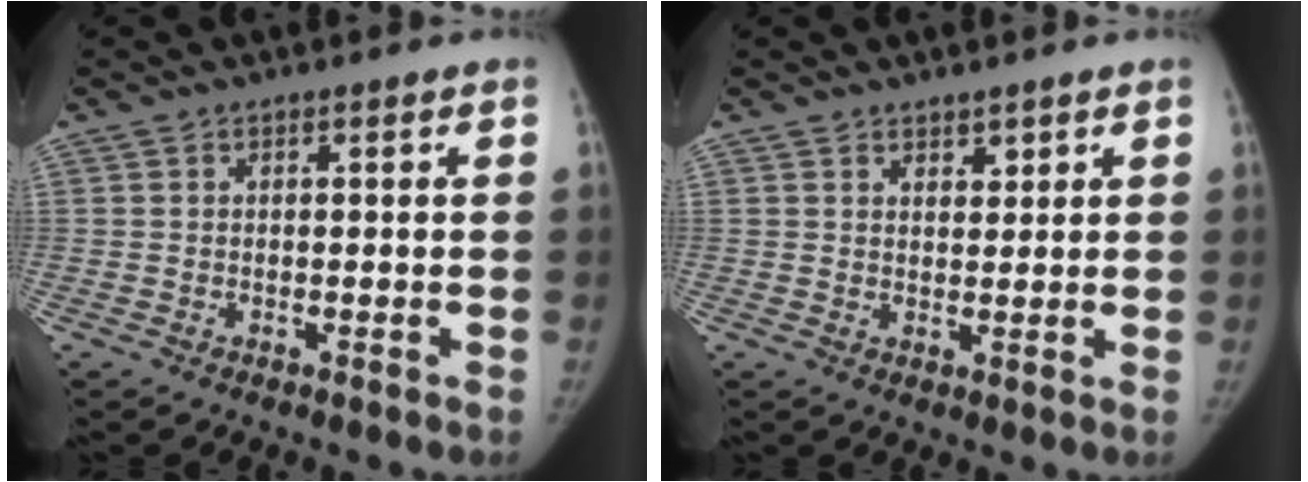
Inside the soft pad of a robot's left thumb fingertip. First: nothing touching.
{"total": 2.4, "force": [1.7, 1.4, 1.0], "torque": [0.001, -0.012, 0.029]}